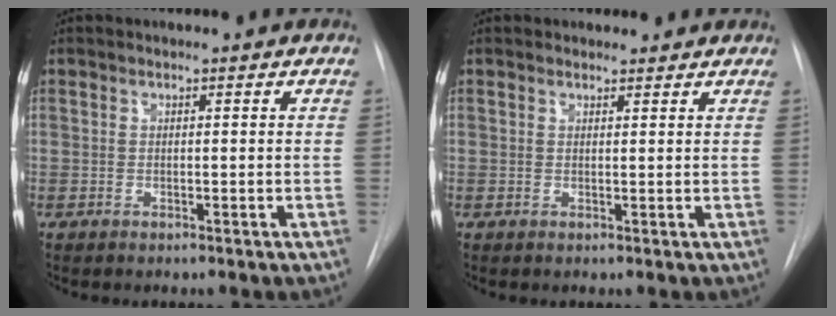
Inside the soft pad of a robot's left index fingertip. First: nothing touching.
{"total": 1.5, "force": [1.3, 0.7, -0.2], "torque": [0.001, 0.000, 0.011]}